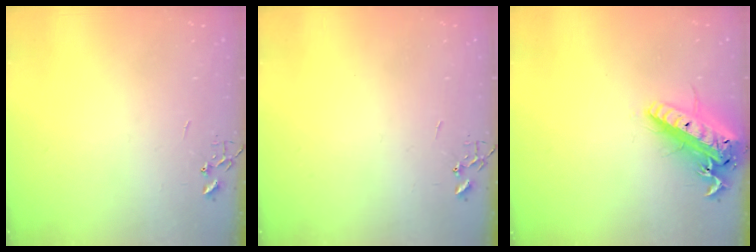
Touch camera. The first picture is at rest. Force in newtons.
{"total": 0.0}
{"total": 20.4, "press": 20.0, "slide": 4.2}